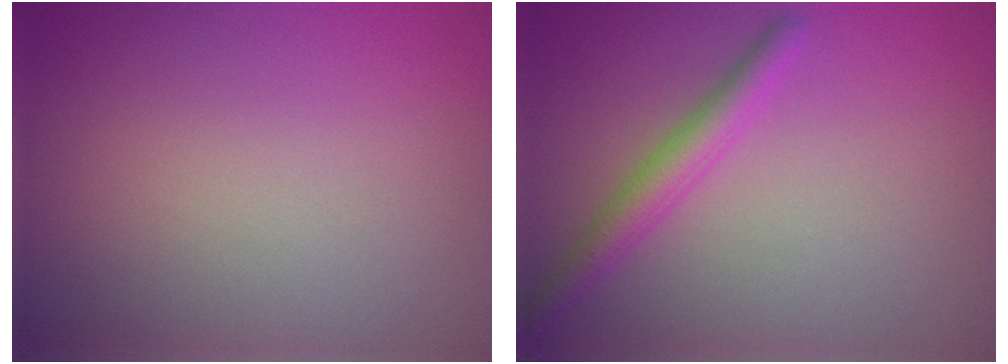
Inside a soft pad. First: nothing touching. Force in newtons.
{"total": 2.8, "press": 2.8, "slide": 0.1}